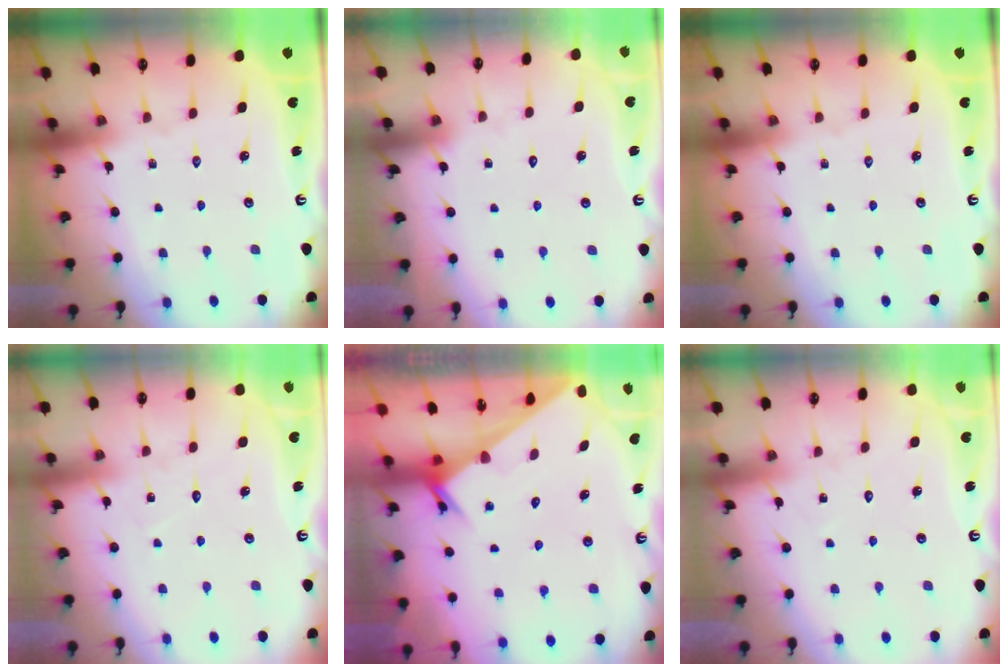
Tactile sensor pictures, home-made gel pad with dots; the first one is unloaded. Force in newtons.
{"total": 2.1, "press": 2.1, "slide": 0.0}
{"total": 0.0}
{"total": 5.5, "press": 5.5, "slide": 0.4}
{"total": 2.5, "press": 2.5, "slide": 0.1}
{"total": 4.7, "press": 4.7, "slide": 0.5}